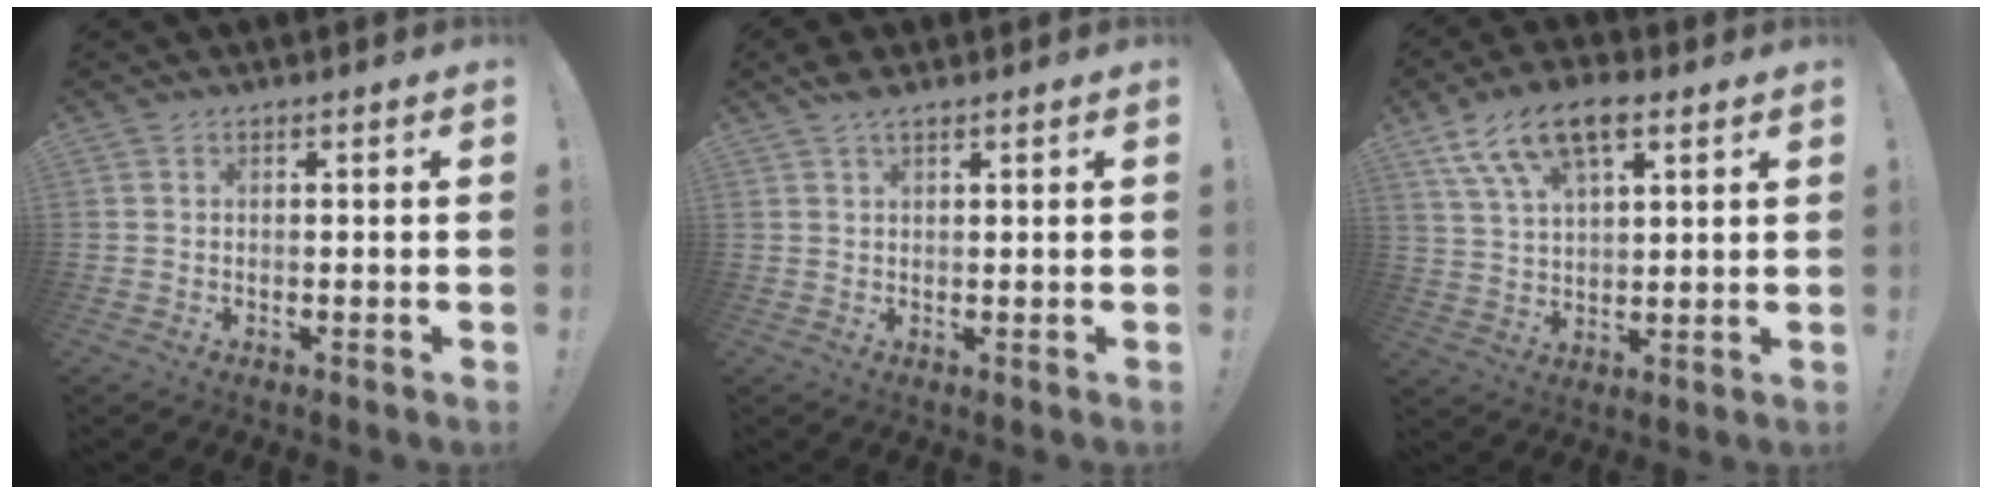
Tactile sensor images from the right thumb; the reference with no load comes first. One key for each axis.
{"total": 3.0, "fx": 2.2, "fy": 0.8, "fz": 1.8, "tx": -0.035, "ty": -0.008, "tz": 0.041}
{"total": 13.2, "fx": 7.4, "fy": 6.2, "fz": 8.9, "tx": -0.161, "ty": -0.025, "tz": 0.138}